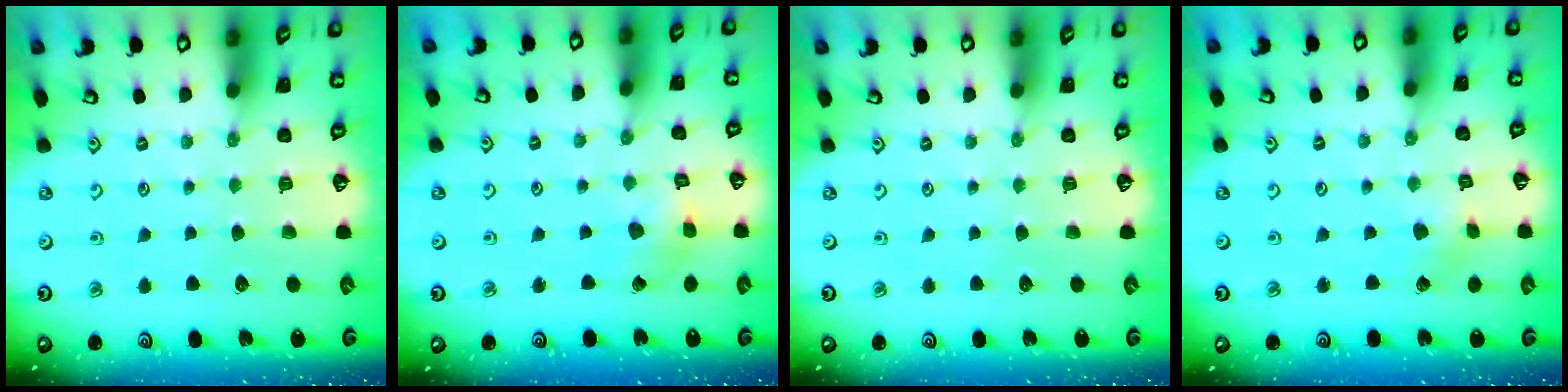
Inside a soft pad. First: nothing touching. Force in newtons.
{"total": 3.4, "press": 3.4, "slide": 0.5}
{"total": 0.0}
{"total": 1.9, "press": 1.9, "slide": 0.2}